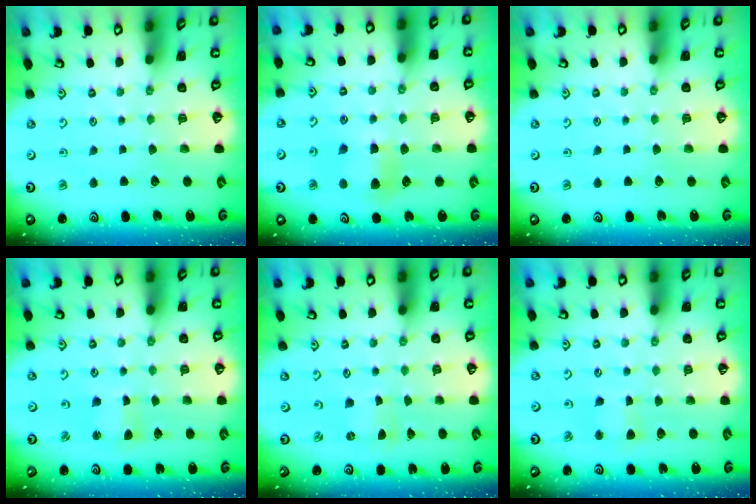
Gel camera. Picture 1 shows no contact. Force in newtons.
{"total": 5.6, "press": 5.6, "slide": 0.6}
{"total": 0.0}
{"total": 2.6, "press": 2.5, "slide": 0.3}
{"total": 0.0}
{"total": 2.8, "press": 2.7, "slide": 0.4}